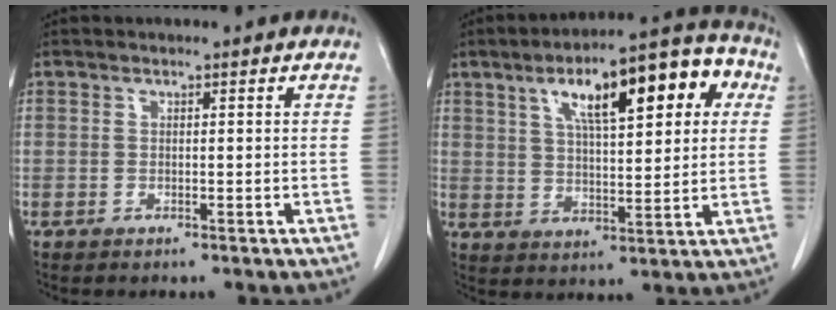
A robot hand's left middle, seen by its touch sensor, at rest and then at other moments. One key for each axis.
{"total": 16.8, "fx": 6.5, "fy": 4.8, "fz": 14.7, "tx": -0.209, "ty": 0.038, "tz": 0.095}